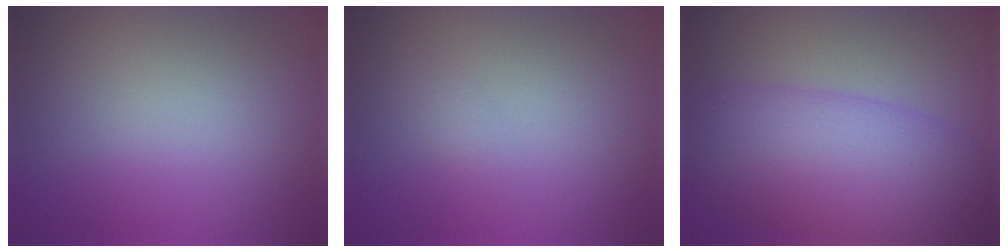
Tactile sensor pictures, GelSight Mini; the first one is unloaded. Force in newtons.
{"total": 0.9, "press": 0.9, "slide": 0.1}
{"total": 9.7, "press": 9.7, "slide": 0.1}